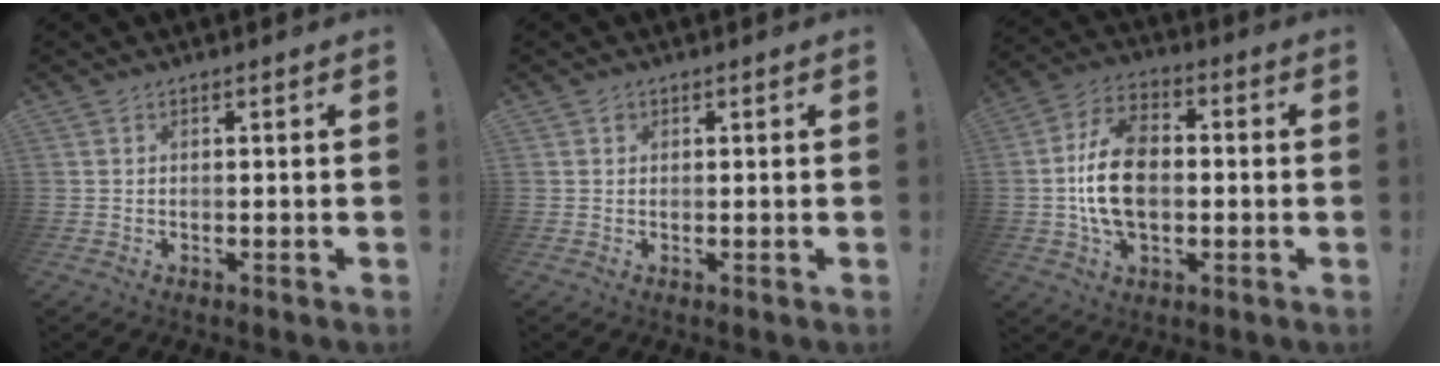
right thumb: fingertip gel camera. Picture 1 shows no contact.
{"total": 1.0, "force": [0.6, 0.8, 0.1], "torque": [0.003, 0.000, 0.010]}
{"total": 16.6, "force": [-1.1, 11.0, 12.4], "torque": [-0.228, 0.010, -0.023]}